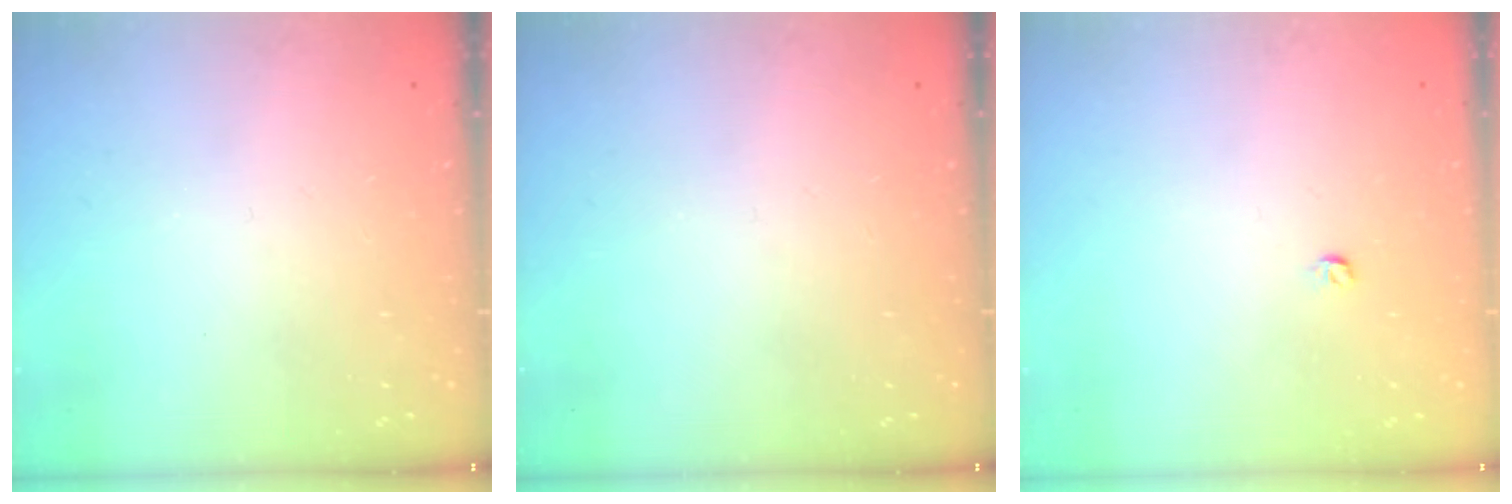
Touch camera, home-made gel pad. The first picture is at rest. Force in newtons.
{"total": 0.0}
{"total": 3.0, "press": 2.9, "slide": 0.4}